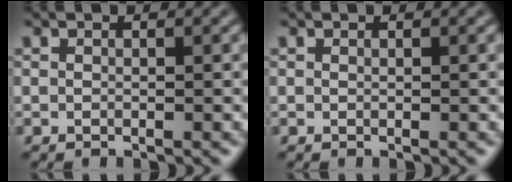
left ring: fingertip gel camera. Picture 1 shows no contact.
{"total": 0.0}